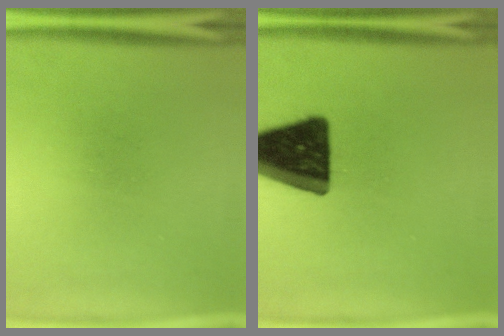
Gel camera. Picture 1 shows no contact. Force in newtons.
{"total": 17.6}